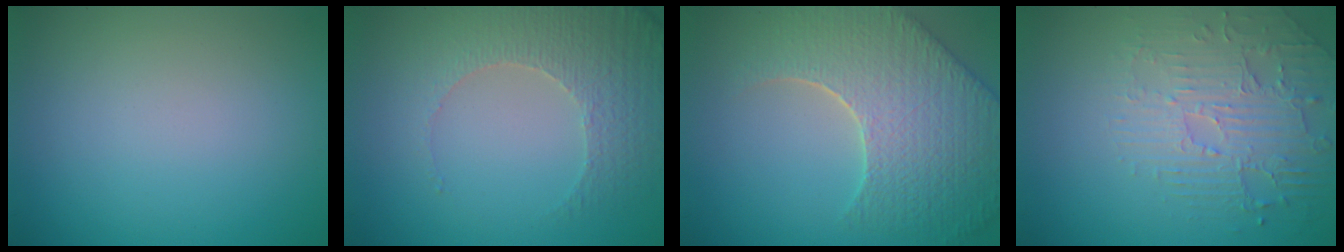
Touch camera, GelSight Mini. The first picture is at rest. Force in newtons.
{"total": 3.8, "press": 3.3, "slide": 1.9}
{"total": 9.0, "press": 6.4, "slide": 6.4}
{"total": 2.8, "press": 2.5, "slide": 1.4}